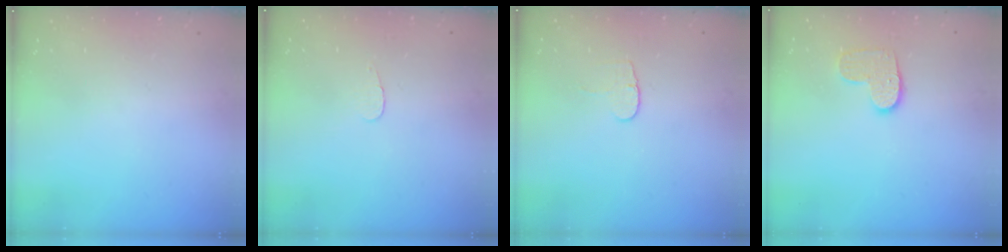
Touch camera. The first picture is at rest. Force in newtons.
{"total": 2.8, "press": 2.8, "slide": 0.3}
{"total": 4.8, "press": 4.8, "slide": 0.4}
{"total": 8.3, "press": 8.3, "slide": 0.3}